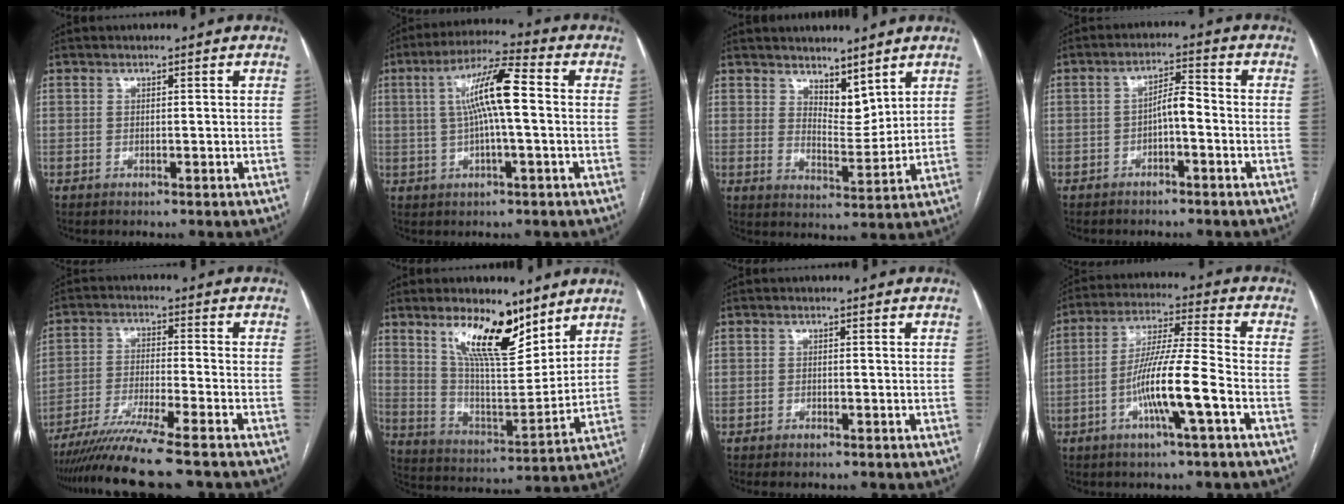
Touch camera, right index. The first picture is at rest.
{"total": 9.8, "force": [0.8, 1.0, 9.7], "torque": [-0.181, 0.021, 0.011]}
{"total": 5.8, "force": [4.6, 2.4, 2.5], "torque": [-0.038, -0.012, 0.088]}
{"total": 3.9, "force": [-1.3, 1.1, 3.5], "torque": [-0.060, 0.016, -0.021]}
{"total": 12.5, "force": [-10.5, -0.9, 6.8], "torque": [-0.104, -0.031, -0.171]}
{"total": 13.6, "force": [8.9, 4.1, 9.5], "torque": [-0.162, -0.005, 0.163]}
{"total": 1.1, "force": [-1.0, 0.3, 0.5], "torque": [-0.011, -0.001, -0.011]}
{"total": 11.2, "force": [-4.2, -0.2, 10.4], "torque": [-0.197, 0.003, -0.079]}